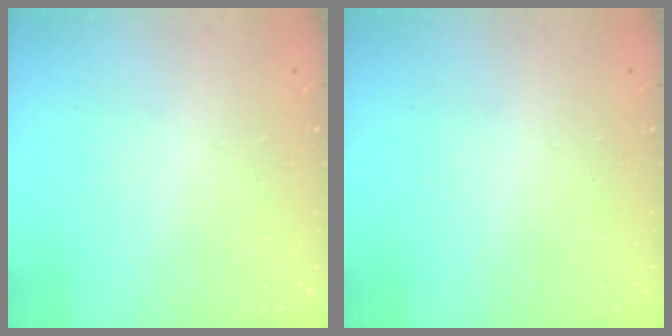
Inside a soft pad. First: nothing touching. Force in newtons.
{"total": 0.0}